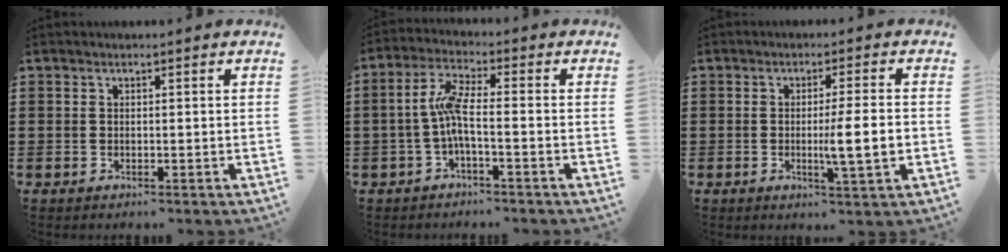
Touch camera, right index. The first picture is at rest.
{"total": 5.5, "force": [-1.2, 1.1, 5.3], "torque": [-0.120, -0.005, -0.030]}
{"total": 6.2, "force": [-0.8, 0.3, 6.1], "torque": [-0.095, -0.011, -0.017]}